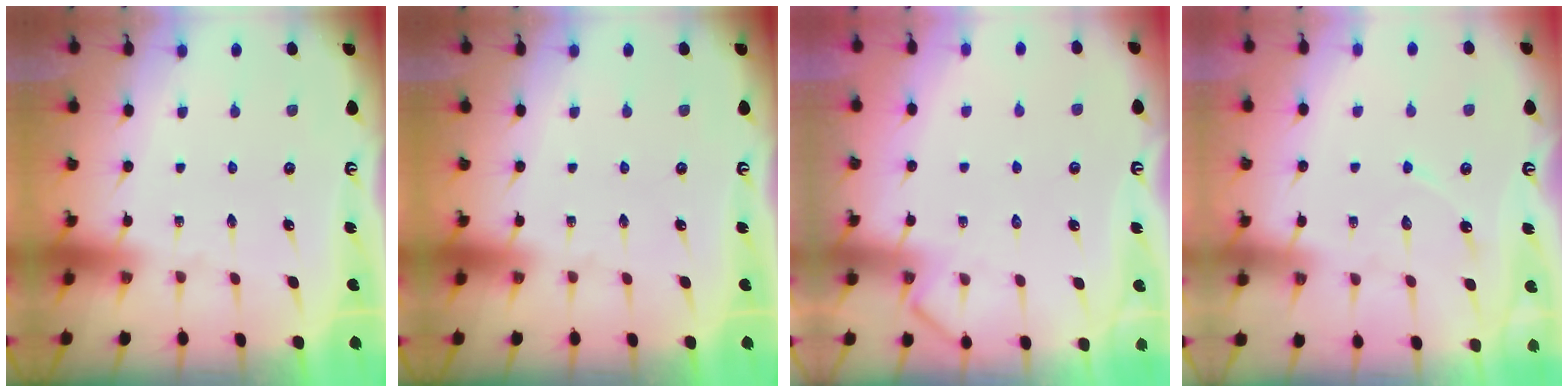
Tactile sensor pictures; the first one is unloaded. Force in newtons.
{"total": 0.0}
{"total": 5.0, "press": 4.9, "slide": 0.7}
{"total": 5.5, "press": 5.5, "slide": 0.6}